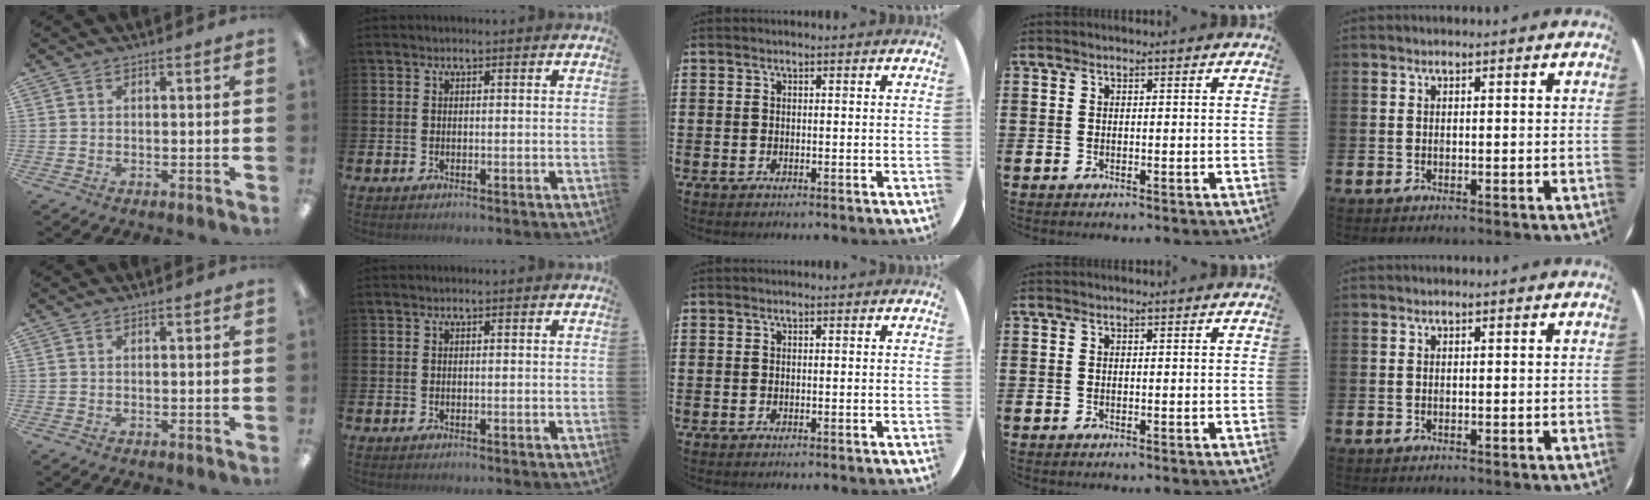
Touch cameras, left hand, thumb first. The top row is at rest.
{}